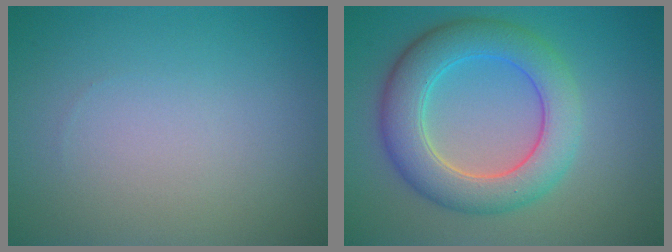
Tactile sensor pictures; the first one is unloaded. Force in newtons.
{"total": 6.7, "press": 6.7, "slide": 0.4}